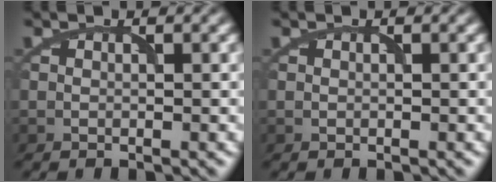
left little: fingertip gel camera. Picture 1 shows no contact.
{"total": 0.0}